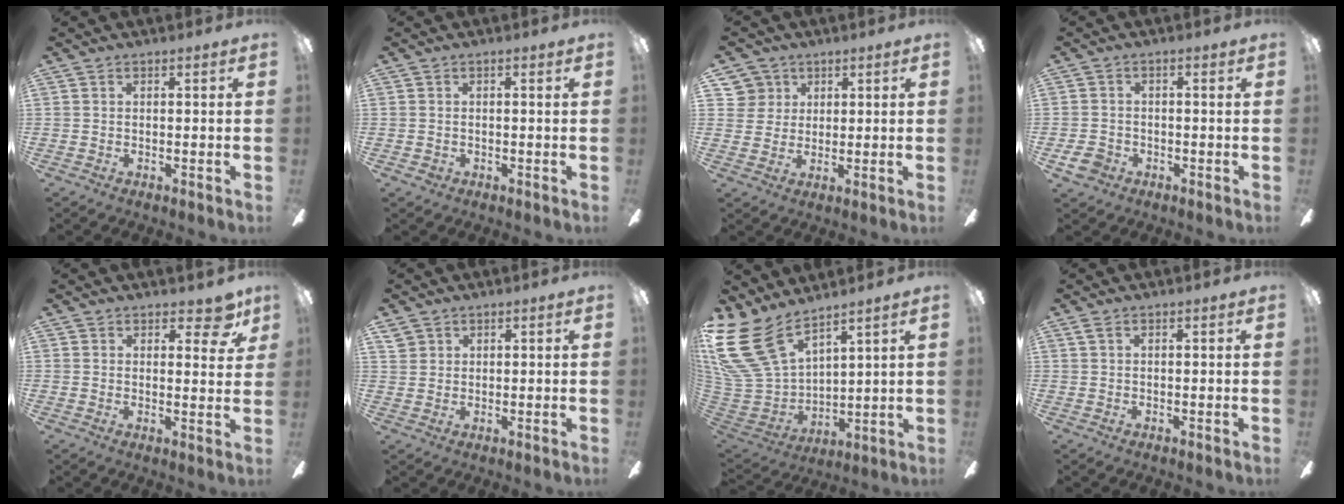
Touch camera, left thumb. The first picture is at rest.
{"total": 0.8, "force": [-0.3, 0.8, 0.1], "torque": [-0.002, 0.005, -0.008]}
{"total": 6.0, "force": [3.3, 5.0, -0.1], "torque": [-0.004, -0.010, 0.061]}
{"total": 4.3, "force": [-2.2, 3.2, 1.8], "torque": [-0.037, 0.012, -0.040]}
{"total": 6.4, "force": [4.4, 3.0, 3.5], "torque": [-0.030, -0.023, 0.073]}
{"total": 2.8, "force": [1.8, 2.1, 0.5], "torque": [-0.008, -0.001, 0.035]}
{"total": 19.5, "force": [12.3, 10.7, 10.7], "torque": [-0.277, -0.073, 0.227]}
{"total": 1.1, "force": [0.4, 0.4, 1.0], "torque": [-0.020, 0.003, 0.006]}